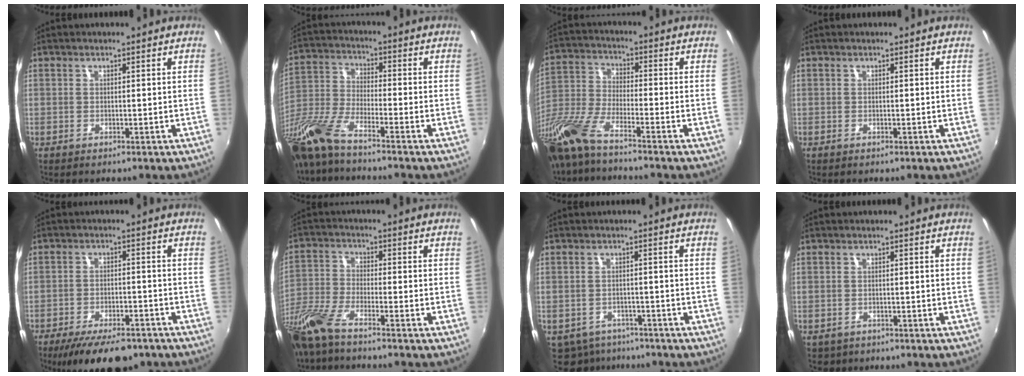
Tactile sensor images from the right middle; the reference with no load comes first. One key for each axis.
{"total": 14.0, "fx": -11.0, "fy": 1.6, "fz": 8.5, "tx": -0.195, "ty": -0.028, "tz": -0.223}
{"total": 15.0, "fx": -11.6, "fy": 2.3, "fz": 9.3, "tx": -0.212, "ty": -0.030, "tz": -0.234}
{"total": 0.0}
{"total": 13.4, "fx": -9.9, "fy": 5.2, "fz": 7.4, "tx": -0.155, "ty": -0.025, "tz": -0.145}
{"total": 11.1, "fx": -8.7, "fy": 1.9, "fz": 6.7, "tx": -0.160, "ty": -0.023, "tz": -0.178}
{"total": 8.4, "fx": -5.8, "fy": 5.4, "fz": 2.8, "tx": -0.081, "ty": -0.019, "tz": -0.079}
{"total": 2.3, "fx": -0.9, "fy": 1.9, "fz": 0.7, "tx": -0.021, "ty": -0.006, "tz": -0.009}